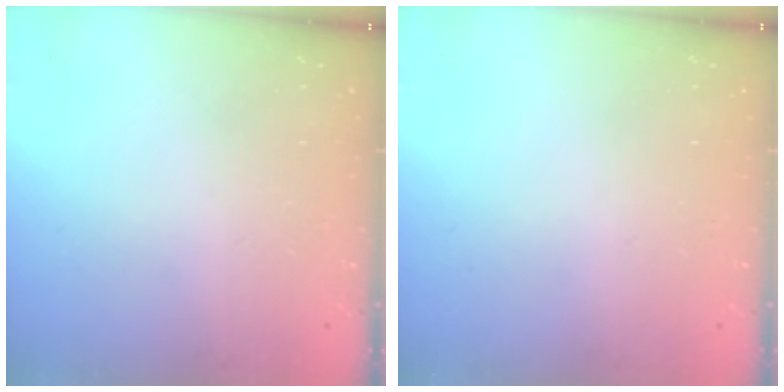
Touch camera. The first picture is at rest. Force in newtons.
{"total": 0.0}